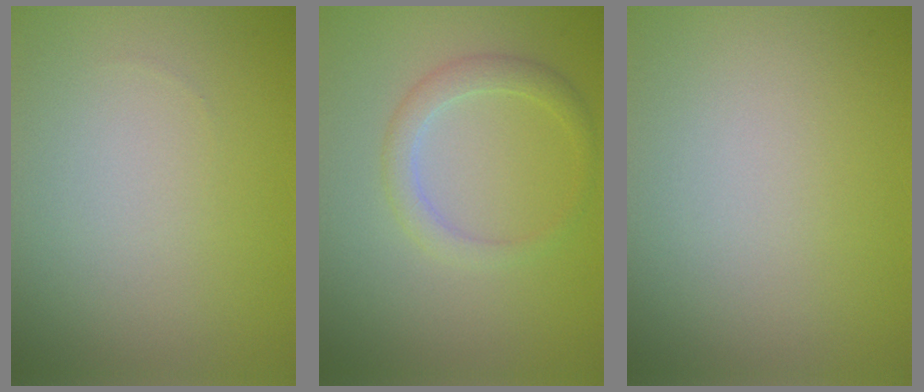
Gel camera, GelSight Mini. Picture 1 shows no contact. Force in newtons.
{"total": 2.2, "press": 2.2, "slide": 0.2}
{"total": 0.0}